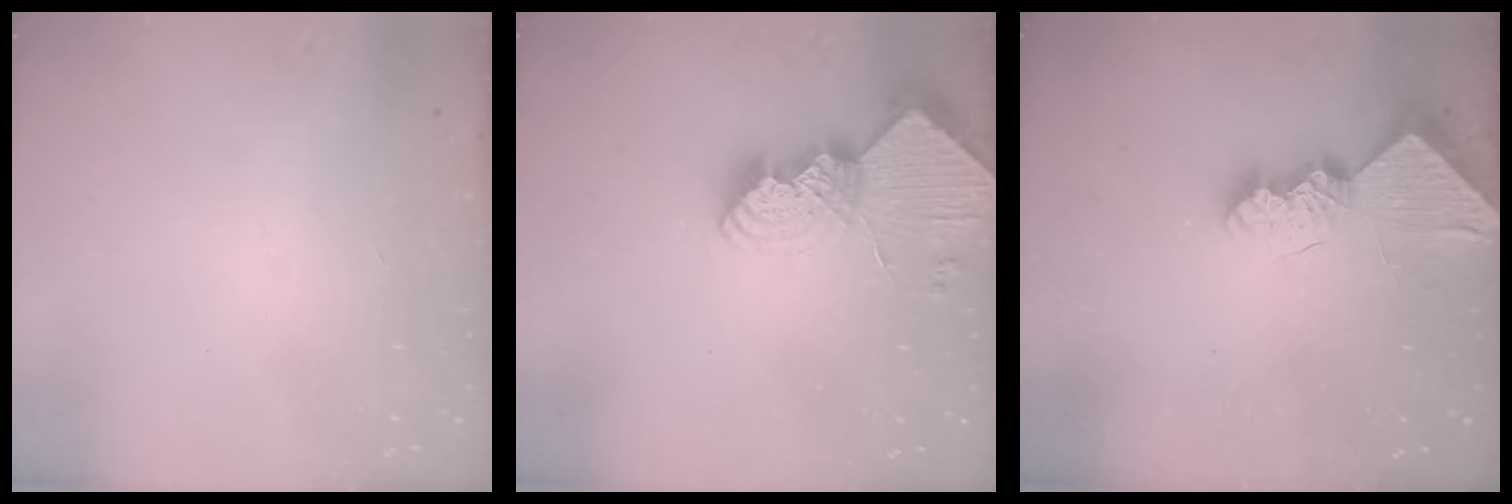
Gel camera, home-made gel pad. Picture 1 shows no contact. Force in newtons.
{"total": 12.3, "press": 12.3, "slide": 0.8}
{"total": 9.5, "press": 9.5, "slide": 0.9}